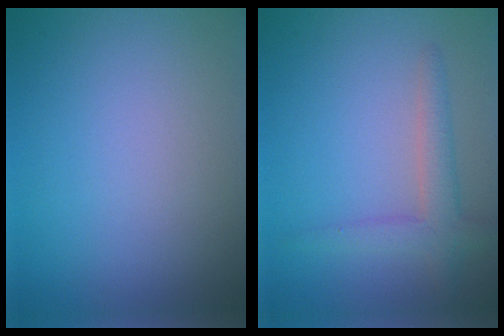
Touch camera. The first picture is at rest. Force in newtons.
{"total": 2.7, "press": 2.7, "slide": 0.2}